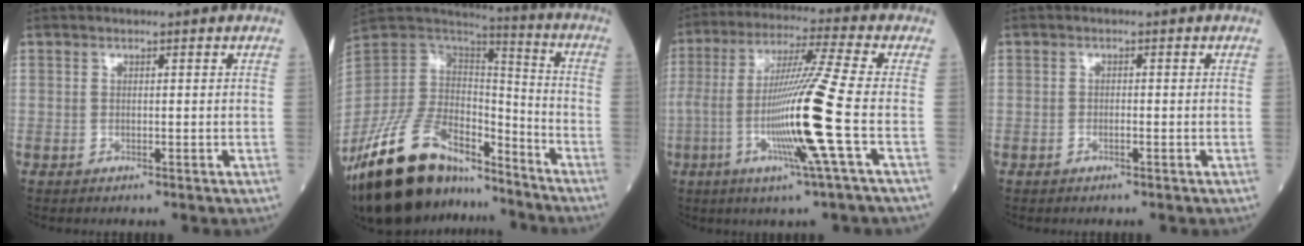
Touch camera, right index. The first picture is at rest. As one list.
[{"total": 23.1, "force": [-17.5, 9.5, 11.7], "torque": [-0.270, 0.009, -0.313]}, {"total": 14.6, "force": [-3.5, -2.3, 14.0], "torque": [-0.274, -0.012, -0.072]}, {"total": 0.6, "force": [-0.4, 0.1, 0.5], "torque": [-0.014, 0.000, -0.007]}]